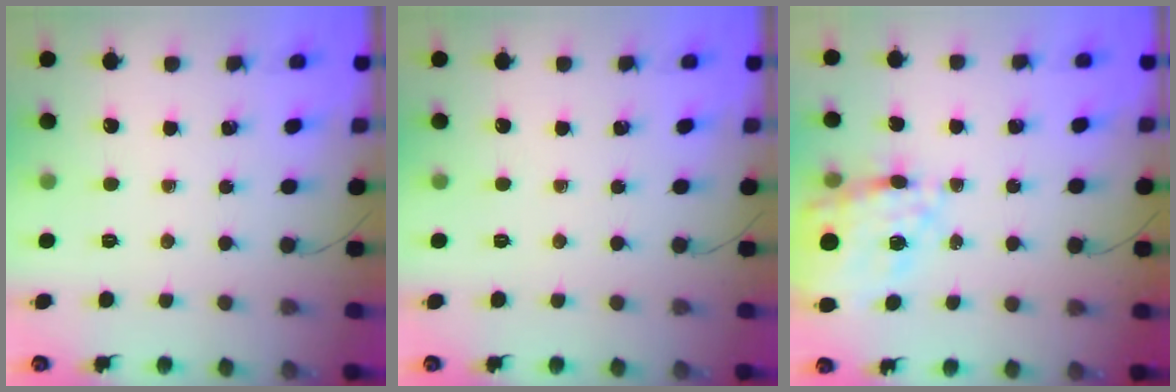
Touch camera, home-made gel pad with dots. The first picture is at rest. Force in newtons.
{"total": 0.0}
{"total": 20.0, "press": 19.5, "slide": 4.3}